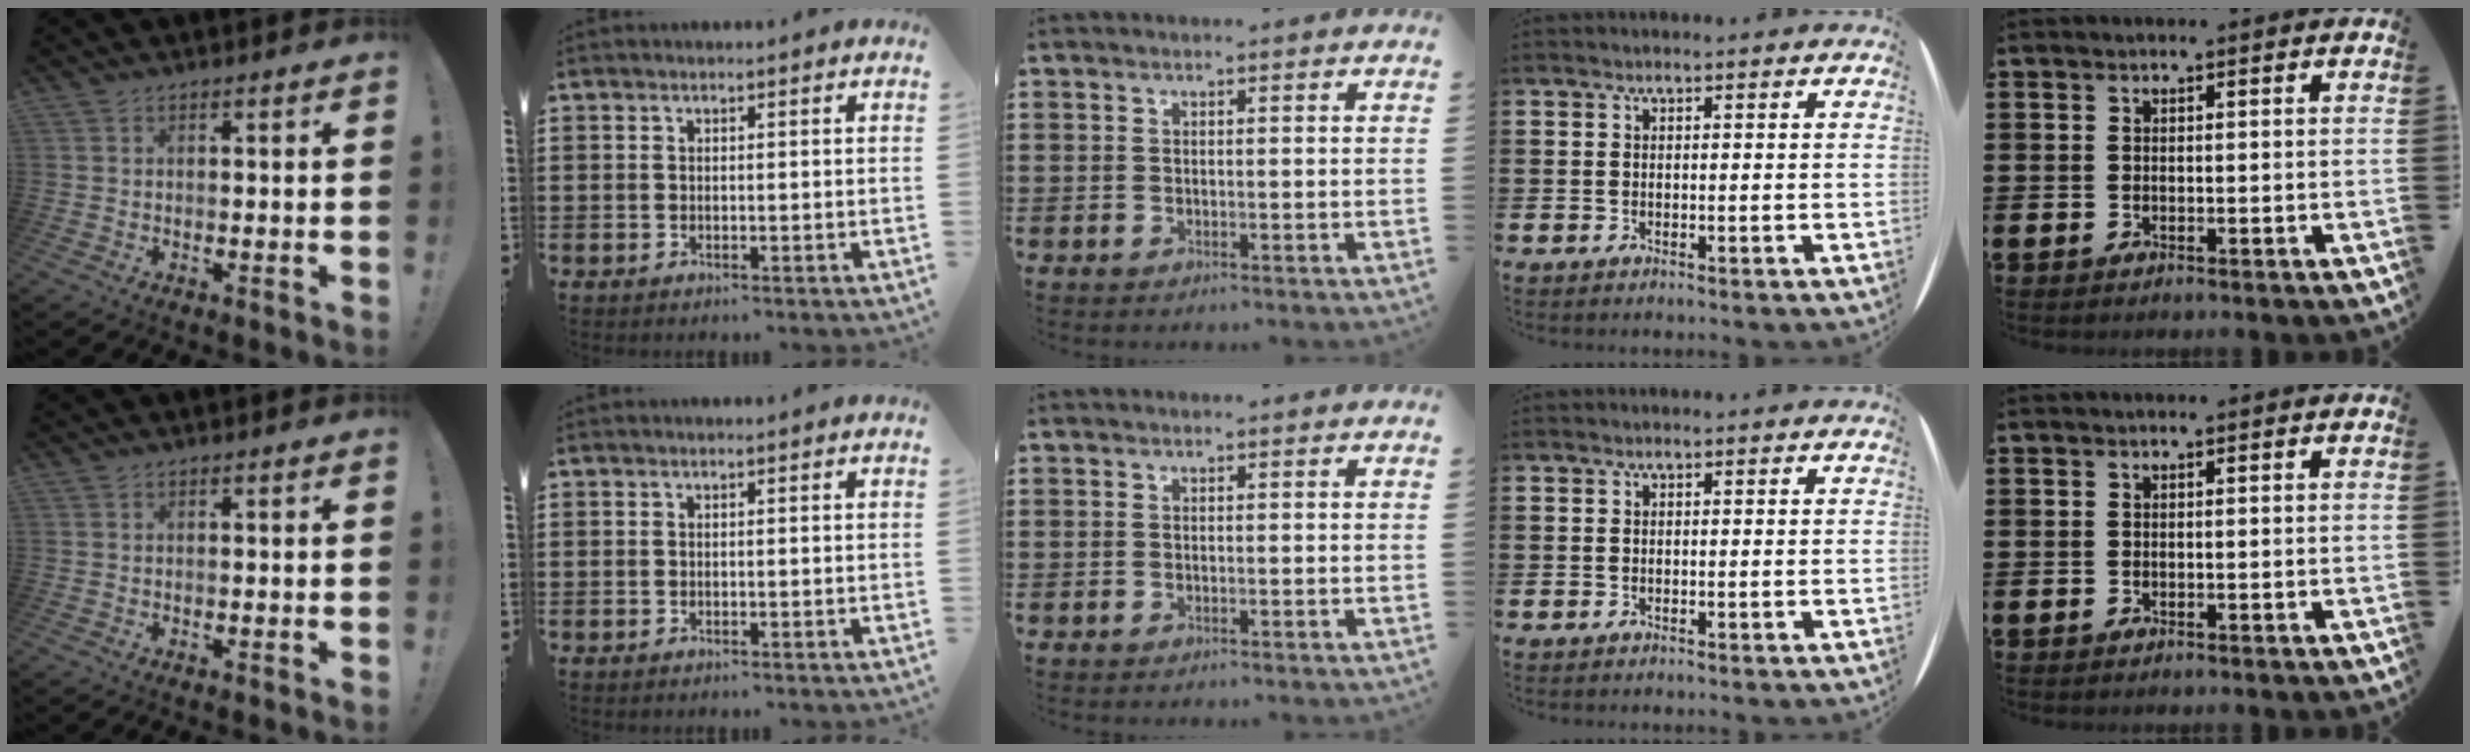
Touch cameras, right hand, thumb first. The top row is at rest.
{}